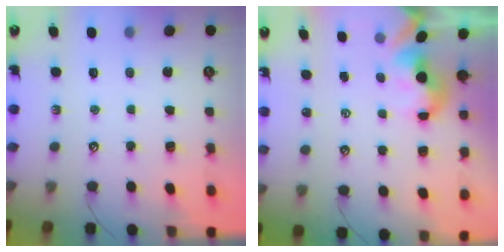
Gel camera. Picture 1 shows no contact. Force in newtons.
{"total": 2.5, "press": 2.5, "slide": 0.2}